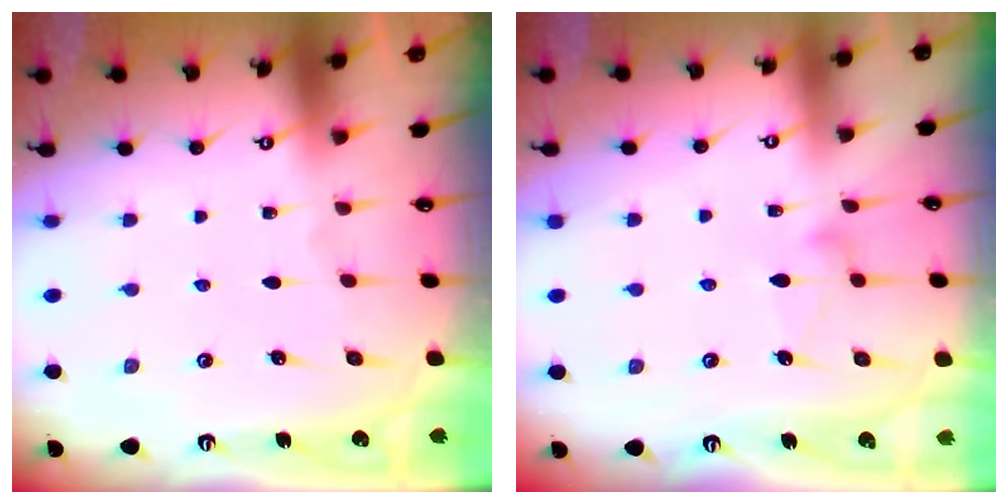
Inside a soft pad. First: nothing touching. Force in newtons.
{"total": 9.6, "press": 9.6, "slide": 0.5}